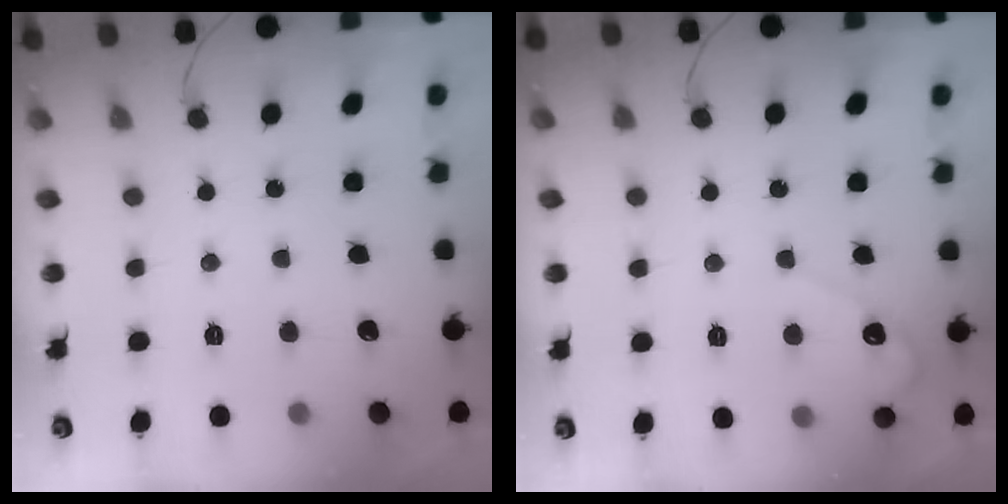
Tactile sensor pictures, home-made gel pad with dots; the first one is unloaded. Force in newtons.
{"total": 3.5, "press": 3.5, "slide": 0.3}